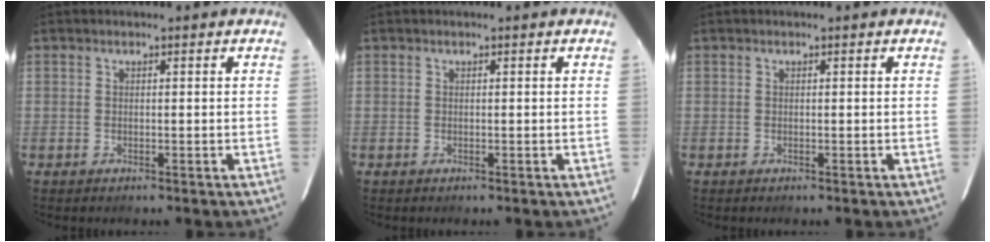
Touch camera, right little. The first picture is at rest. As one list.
[{"total": 0.0}, {"total": 0.0}]